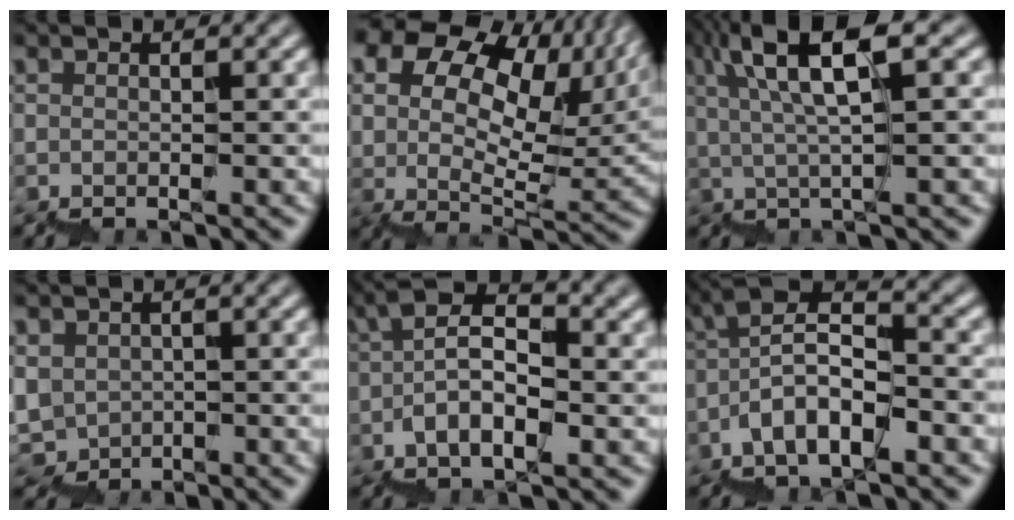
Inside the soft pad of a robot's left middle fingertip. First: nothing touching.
{"total": 16.5, "force": [7.4, 9.7, 11.1], "torque": [-0.165, 0.030, 0.149]}
{"total": 6.5, "force": [3.8, 1.1, 5.1], "torque": [-0.071, 0.021, 0.065]}
{"total": 1.9, "force": [0.5, 1.8, -0.4], "torque": [0.004, -0.002, 0.009]}
{"total": 5.3, "force": [-0.5, 1.9, 4.9], "torque": [-0.095, 0.029, -0.011]}
{"total": 6.7, "force": [-2.0, 2.9, 5.7], "torque": [-0.107, 0.029, -0.033]}